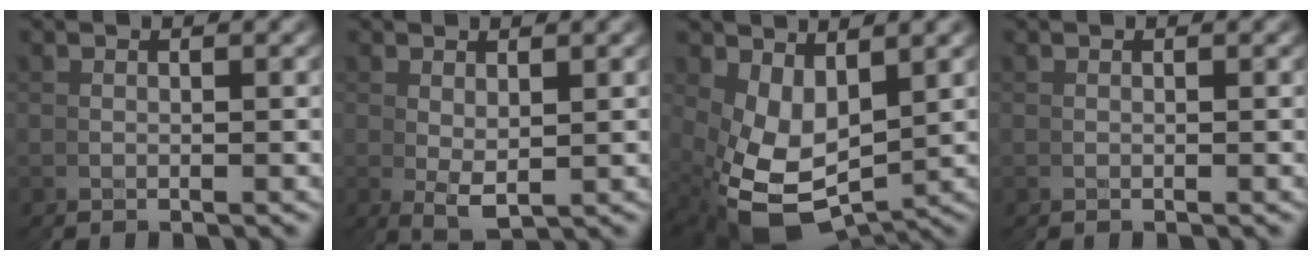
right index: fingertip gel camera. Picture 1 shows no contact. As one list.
[{"total": 2.8, "force": [-0.2, 1.8, 2.2], "torque": [-0.041, -0.015, 0.012]}, {"total": 9.1, "force": [-1.7, 6.9, 5.7], "torque": [-0.139, -0.062, 0.005]}, {"total": 0.0}]